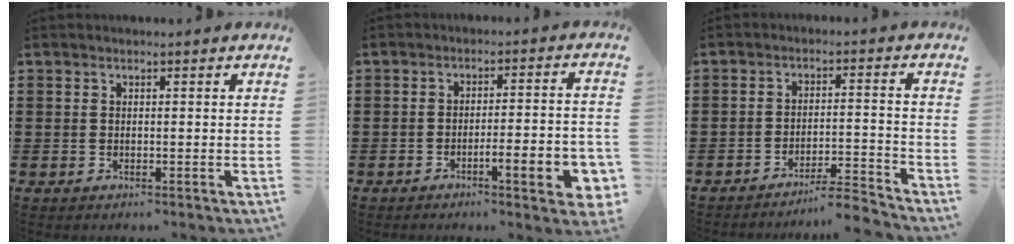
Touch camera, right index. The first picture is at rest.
{"total": 7.3, "force": [-3.3, 1.1, 6.4], "torque": [-0.101, -0.004, -0.054]}
{"total": 4.7, "force": [-4.5, -0.4, 1.3], "torque": [-0.024, -0.010, -0.092]}